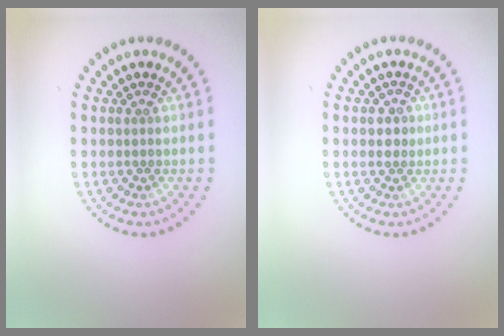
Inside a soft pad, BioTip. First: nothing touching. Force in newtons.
{"total": 1.3, "press": 1.3, "slide": 0.1}